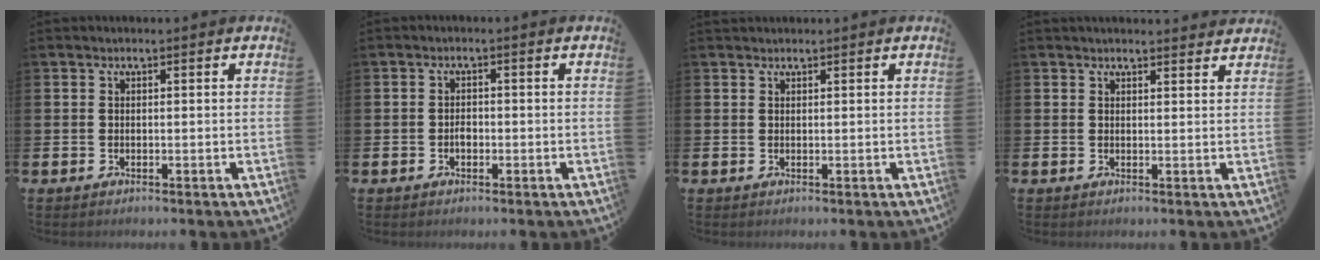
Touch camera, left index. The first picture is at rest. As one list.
[{"total": 1.4, "force": [-0.5, 0.9, 0.9], "torque": [-0.015, 0.003, -0.010]}, {"total": 0.8, "force": [0.7, 0.2, 0.0], "torque": [0.007, -0.002, 0.013]}, {"total": 2.0, "force": [1.9, 0.2, 0.0], "torque": [0.005, -0.010, 0.034]}]